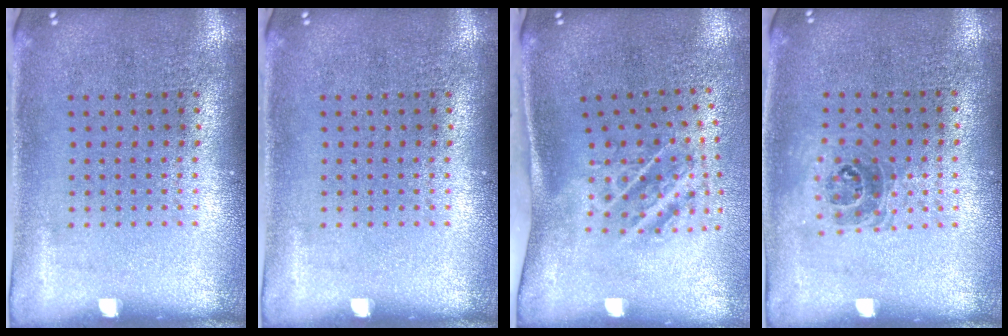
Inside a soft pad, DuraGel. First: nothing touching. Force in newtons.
{"total": 0.0}
{"total": 1.9, "press": 1.1, "slide": 1.6}
{"total": 1.1, "press": 0.9, "slide": 0.6}